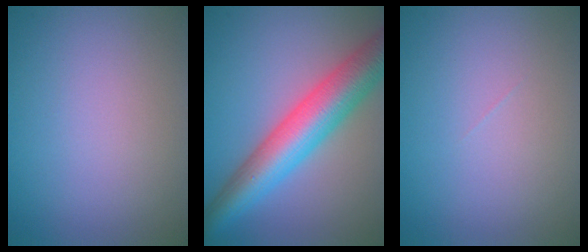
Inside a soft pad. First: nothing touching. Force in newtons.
{"total": 8.3, "press": 8.3, "slide": 0.1}
{"total": 0.0}